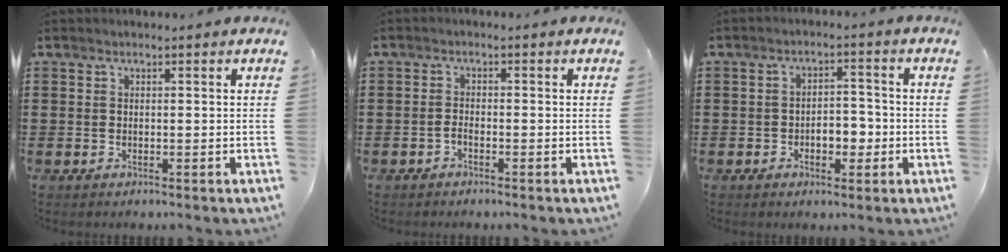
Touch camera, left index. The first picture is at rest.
{"total": 1.2, "force": [-0.9, 0.2, 0.7], "torque": [-0.017, -0.004, -0.016]}
{"total": 4.2, "force": [-1.3, 2.5, 3.1], "torque": [-0.053, 0.004, -0.029]}